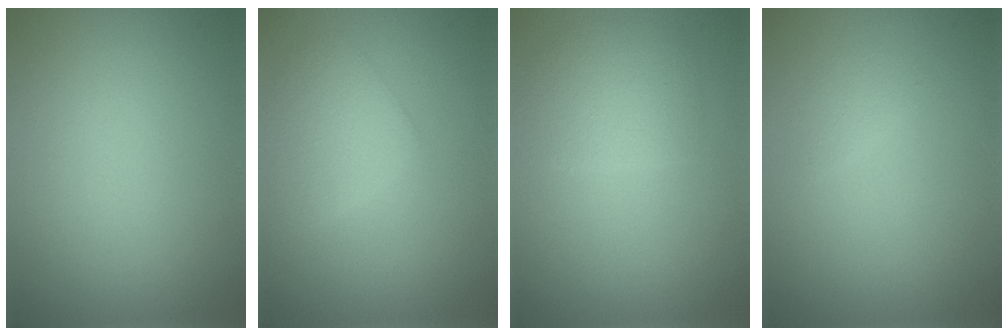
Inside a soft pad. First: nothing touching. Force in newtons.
{"total": 2.6, "press": 2.6, "slide": 0.0}
{"total": 2.9, "press": 2.9, "slide": 0.1}
{"total": 0.8, "press": 0.8, "slide": 0.1}